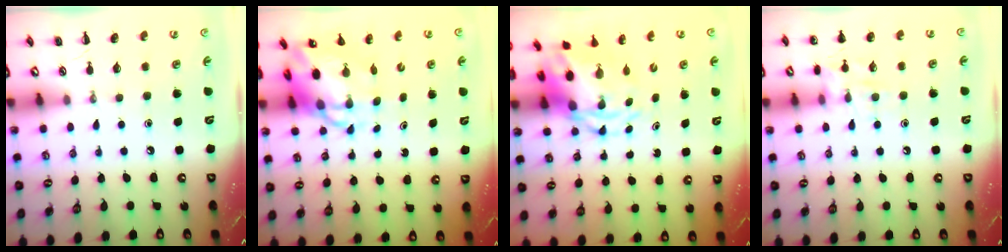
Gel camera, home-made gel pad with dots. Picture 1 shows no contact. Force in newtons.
{"total": 7.5, "press": 7.2, "slide": 2.0}
{"total": 6.1, "press": 5.9, "slide": 1.8}
{"total": 9.9, "press": 9.9, "slide": 1.2}